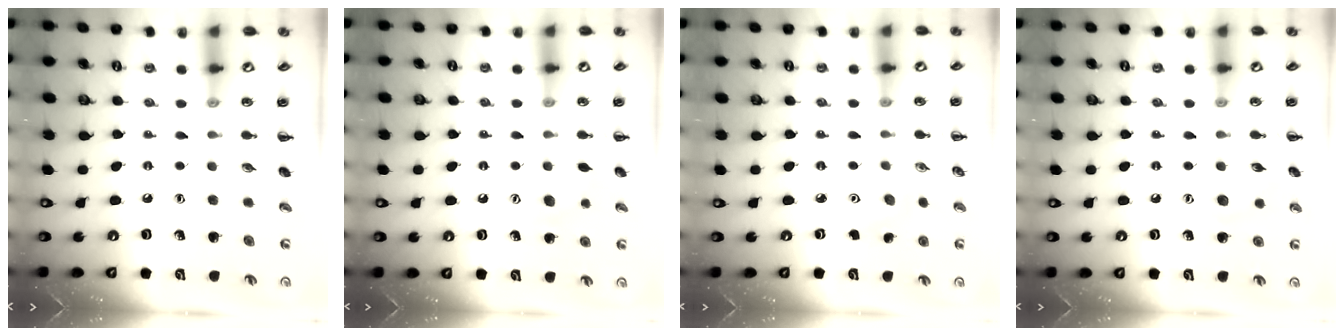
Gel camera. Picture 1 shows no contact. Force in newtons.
{"total": 6.1, "press": 5.9, "slide": 1.3}
{"total": 4.5, "press": 4.5, "slide": 0.7}
{"total": 6.4, "press": 6.2, "slide": 1.6}